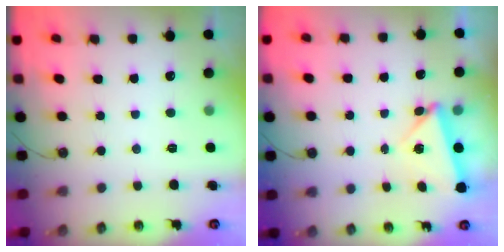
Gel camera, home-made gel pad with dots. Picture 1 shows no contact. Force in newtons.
{"total": 5.5, "press": 5.3, "slide": 1.2}